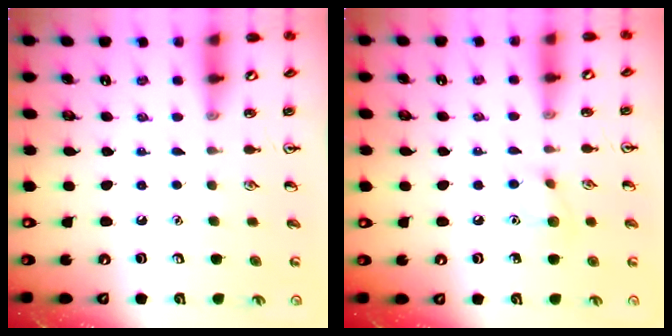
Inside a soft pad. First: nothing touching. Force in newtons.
{"total": 7.7, "press": 7.5, "slide": 1.8}